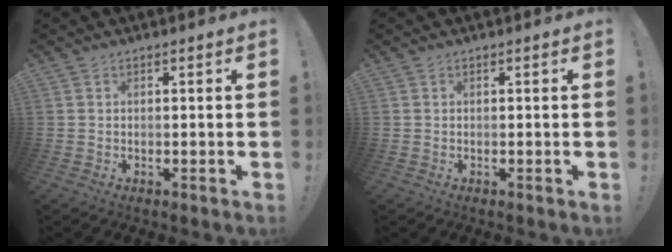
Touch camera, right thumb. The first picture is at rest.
{"total": 0.0}